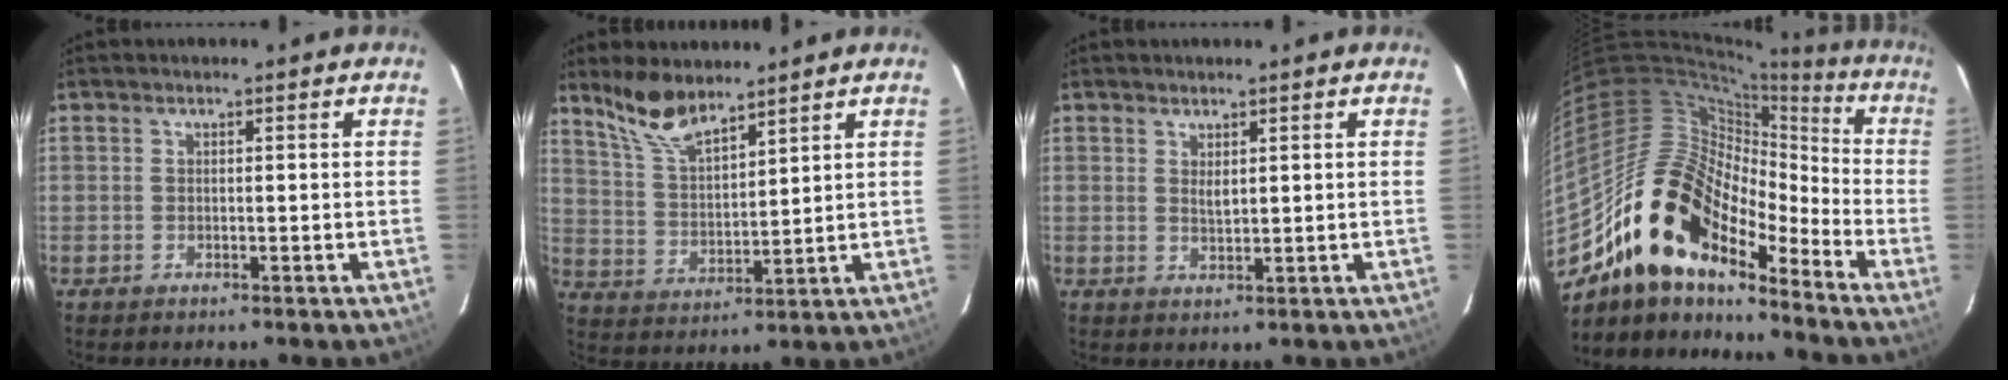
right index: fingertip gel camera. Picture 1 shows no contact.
{"total": 9.1, "force": [7.4, 2.6, 4.5], "torque": [-0.090, 0.007, 0.155]}
{"total": 1.7, "force": [0.9, 0.7, 1.2], "torque": [-0.022, -0.001, 0.017]}
{"total": 19.9, "force": [-13.9, 9.0, 11.0], "torque": [-0.204, -0.004, -0.267]}